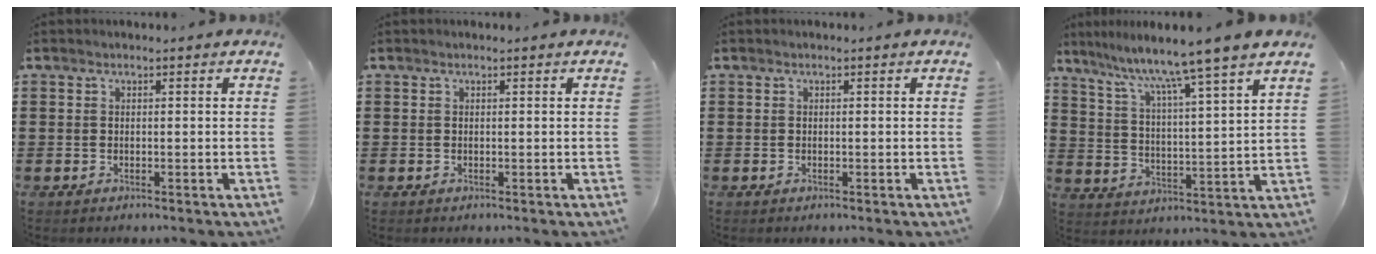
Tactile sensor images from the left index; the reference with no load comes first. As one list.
[{"total": 0.0}, {"total": 0.0}, {"total": 7.4, "force": [6.2, -2.1, 3.5], "torque": [-0.094, -0.051, 0.091]}]